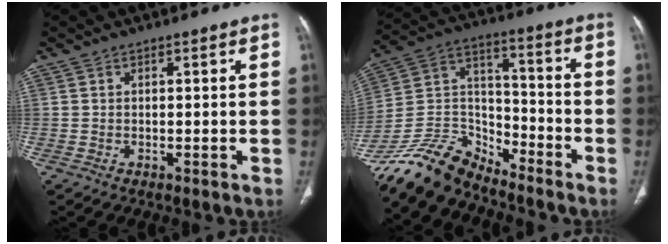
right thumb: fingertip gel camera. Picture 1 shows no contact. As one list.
[{"total": 13.9, "force": [-12.8, 4.6, 2.9], "torque": [-0.048, 0.091, -0.251]}]